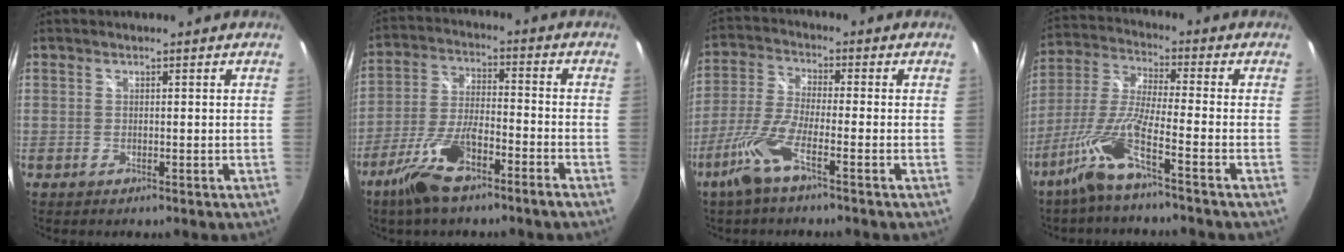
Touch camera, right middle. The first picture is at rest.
{"total": 11.4, "force": [-7.6, 2.3, 8.2], "torque": [-0.180, -0.010, -0.144]}
{"total": 8.4, "force": [-4.8, 0.8, 6.8], "torque": [-0.156, -0.007, -0.098]}
{"total": 9.7, "force": [-6.0, -0.1, 7.6], "torque": [-0.166, -0.003, -0.118]}